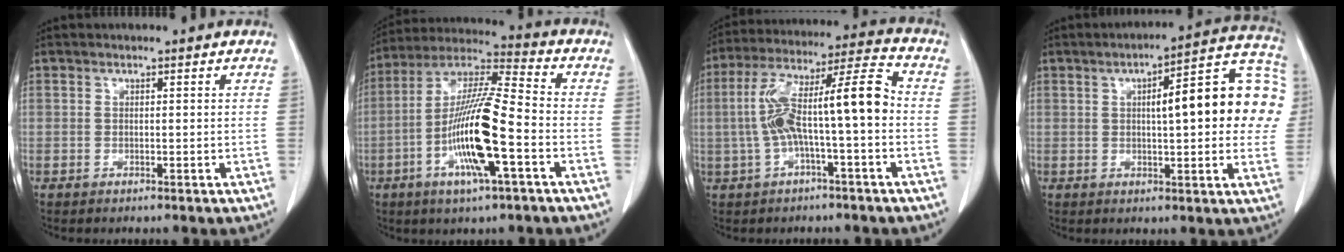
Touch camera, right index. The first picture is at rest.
{"total": 15.6, "force": [-4.5, 1.4, 14.9], "torque": [-0.293, -0.004, -0.086]}
{"total": 13.4, "force": [-1.2, 1.9, 13.2], "torque": [-0.245, 0.047, -0.020]}
{"total": 17.3, "force": [2.5, 4.1, 16.6], "torque": [-0.212, 0.039, 0.027]}